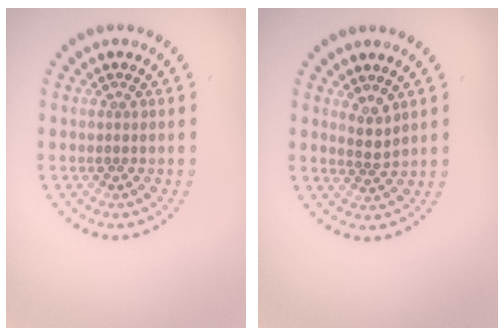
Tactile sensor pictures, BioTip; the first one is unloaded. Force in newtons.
{"total": 1.7, "press": 1.3, "slide": 1.2}